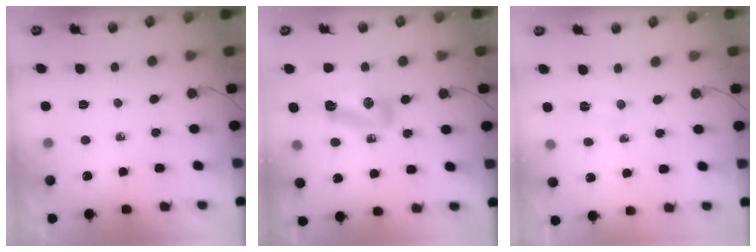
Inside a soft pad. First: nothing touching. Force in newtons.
{"total": 10.1, "press": 9.9, "slide": 2.2}
{"total": 2.3, "press": 2.3, "slide": 0.3}